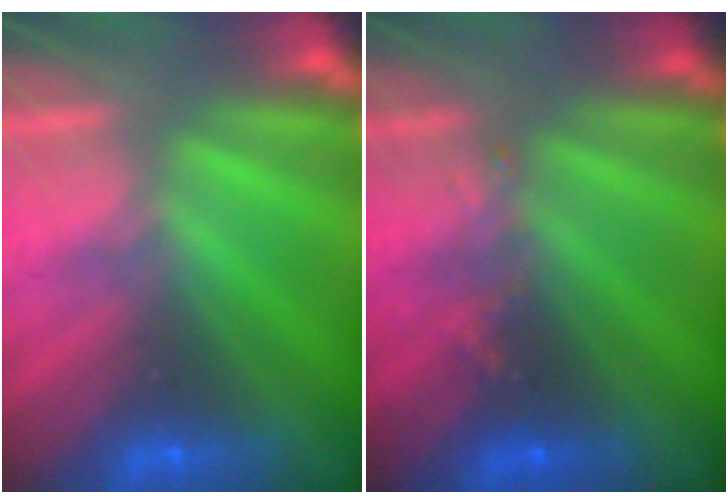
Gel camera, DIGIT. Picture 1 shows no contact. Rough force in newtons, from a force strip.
{"total": 2.9}